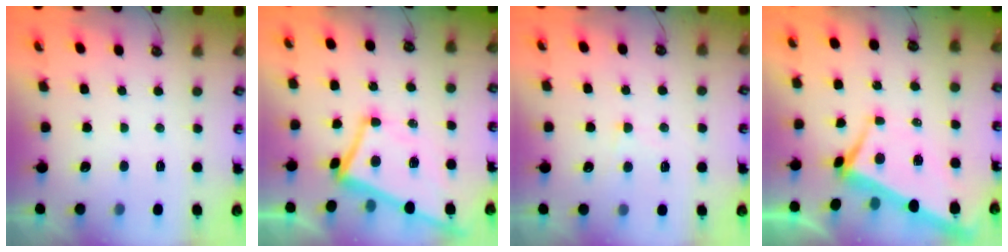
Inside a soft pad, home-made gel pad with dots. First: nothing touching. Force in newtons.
{"total": 1.4, "press": 1.1, "slide": 0.9}
{"total": 2.4, "press": 2.3, "slide": 0.7}
{"total": 1.7, "press": 1.5, "slide": 0.8}